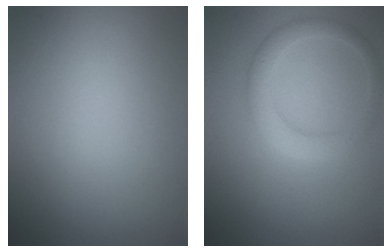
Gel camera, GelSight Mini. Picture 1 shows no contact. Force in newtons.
{"total": 2.9, "press": 2.9, "slide": 0.1}